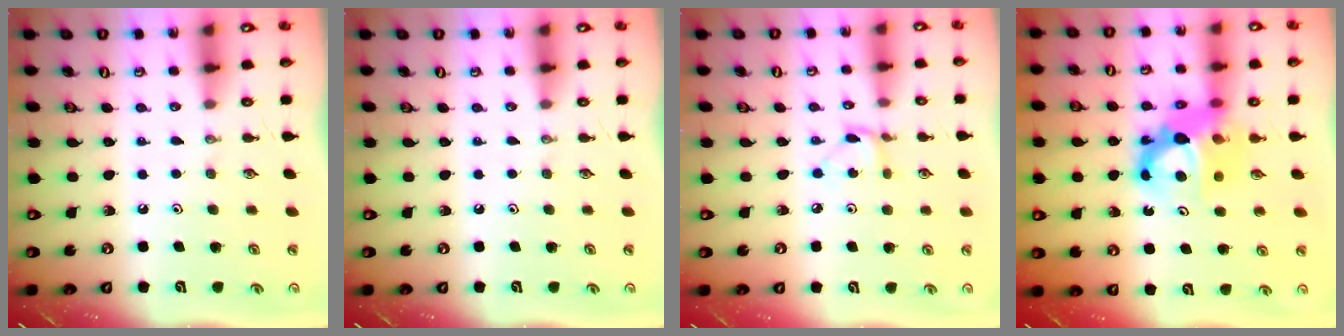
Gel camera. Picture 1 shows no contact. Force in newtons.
{"total": 0.0}
{"total": 3.8, "press": 3.8, "slide": 0.4}
{"total": 12.3, "press": 12.3, "slide": 1.4}